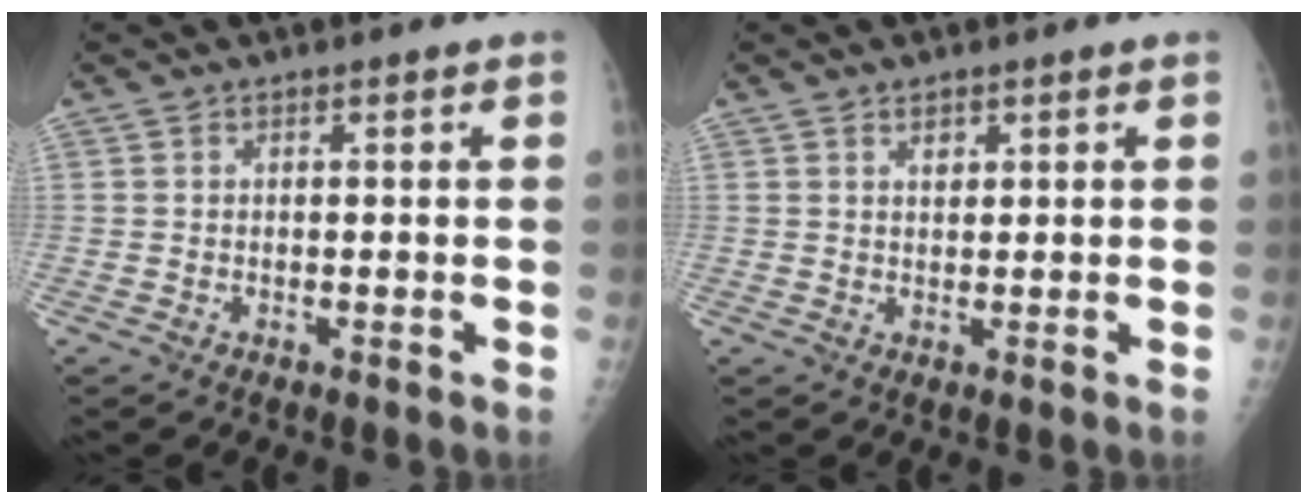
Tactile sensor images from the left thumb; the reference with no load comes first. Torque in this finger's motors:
{"motor_torque": [0.04, 0.19, -0.17, -0.06, -0.02]}